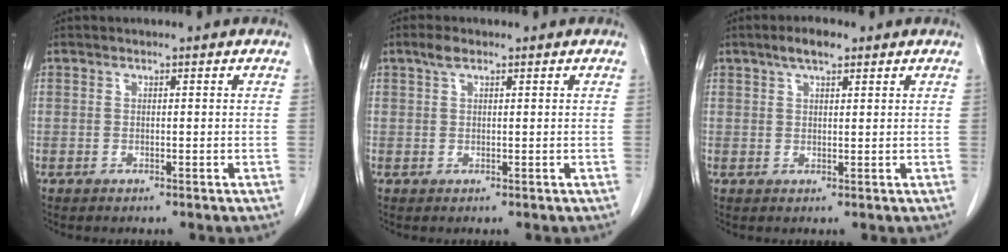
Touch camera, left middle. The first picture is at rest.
{"total": 1.7, "force": [1.1, 0.7, 1.2], "torque": [-0.026, 0.010, 0.021]}
{"total": 3.5, "force": [2.3, 1.1, 2.4], "torque": [-0.048, 0.009, 0.040]}